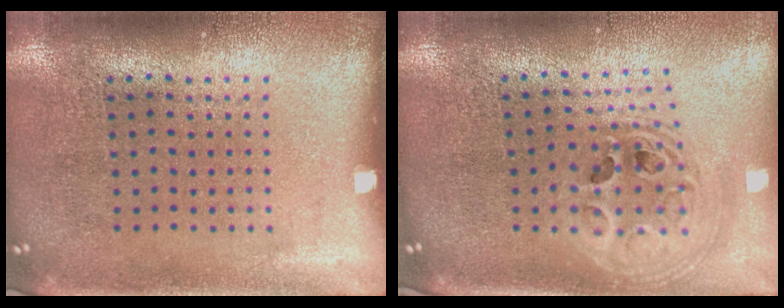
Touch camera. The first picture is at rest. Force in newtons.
{"total": 2.4, "press": 1.9, "slide": 1.4}